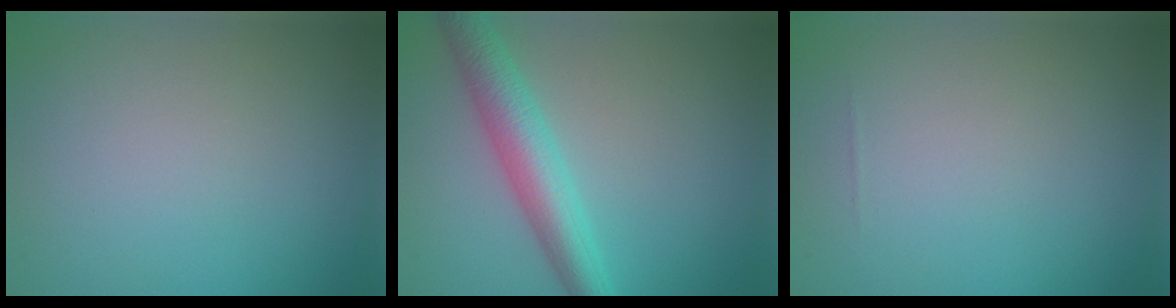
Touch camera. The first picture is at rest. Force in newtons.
{"total": 5.2, "press": 5.2, "slide": 0.1}
{"total": 0.0}